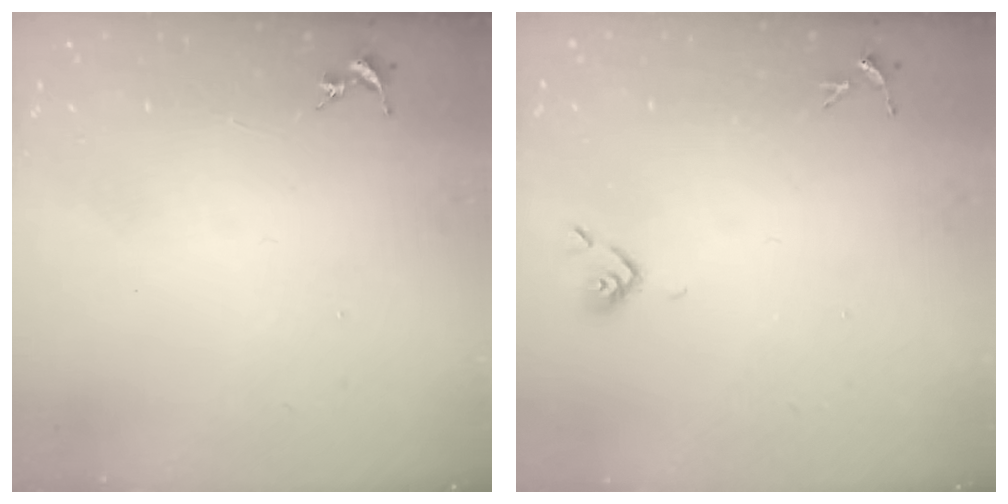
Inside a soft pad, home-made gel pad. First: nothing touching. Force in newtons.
{"total": 3.8, "press": 3.7, "slide": 0.8}